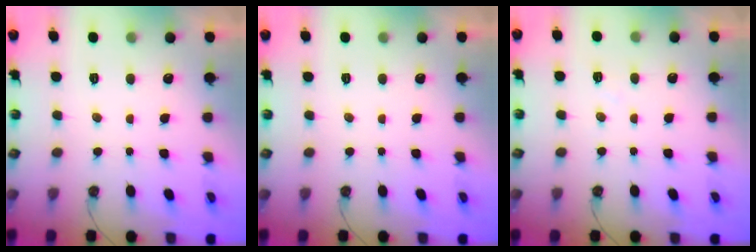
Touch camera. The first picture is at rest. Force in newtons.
{"total": 0.0}
{"total": 3.6, "press": 3.5, "slide": 0.6}